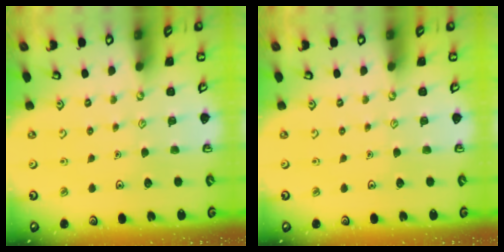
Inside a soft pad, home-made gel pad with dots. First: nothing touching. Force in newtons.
{"total": 0.0}